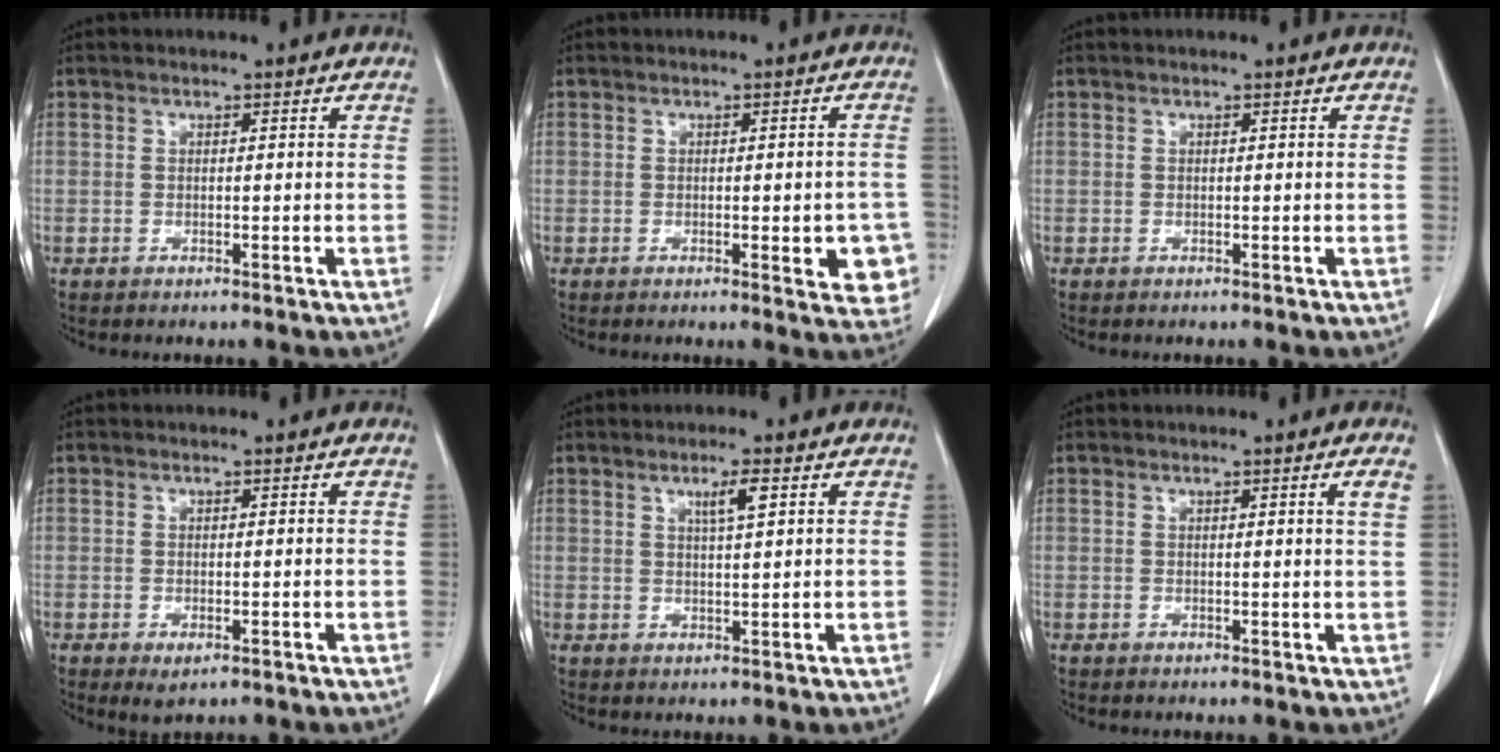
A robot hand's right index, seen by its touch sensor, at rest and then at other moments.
{"total": 6.4, "force": [-1.8, 1.9, 5.8], "torque": [-0.047, -0.001, -0.020]}
{"total": 0.0}
{"total": 2.0, "force": [-0.9, 0.9, 1.5], "torque": [-0.024, -0.004, -0.002]}
{"total": 2.8, "force": [1.4, 0.1, 2.5], "torque": [-0.044, -0.003, 0.023]}
{"total": 1.3, "force": [0.6, -0.5, 1.1], "torque": [-0.019, -0.005, 0.010]}